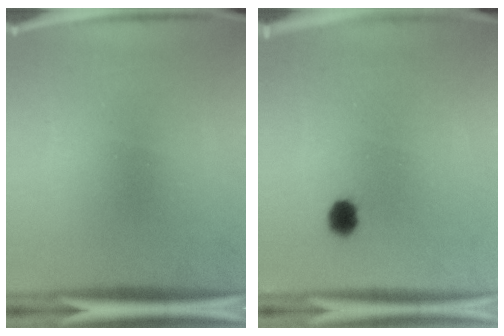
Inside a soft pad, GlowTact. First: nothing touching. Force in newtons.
{"total": 3.4}